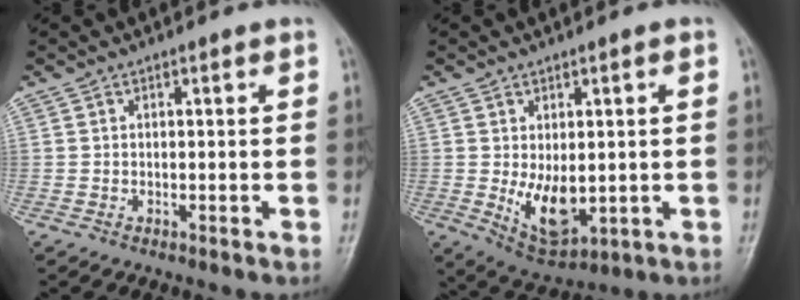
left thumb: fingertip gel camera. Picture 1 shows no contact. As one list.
[{"total": 9.3, "force": [-0.7, 4.9, 7.9], "torque": [-0.113, -0.013, 0.007]}]